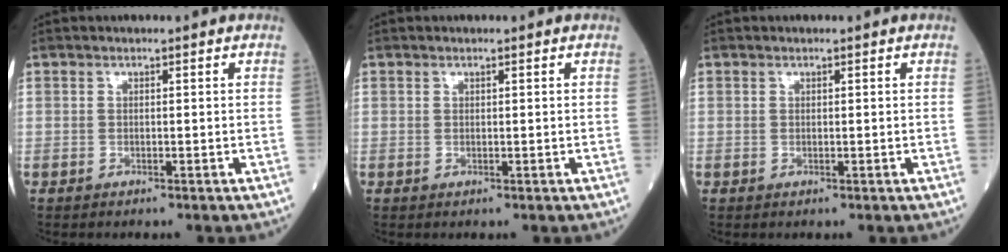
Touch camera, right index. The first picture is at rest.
{"total": 0.0}
{"total": 0.0}